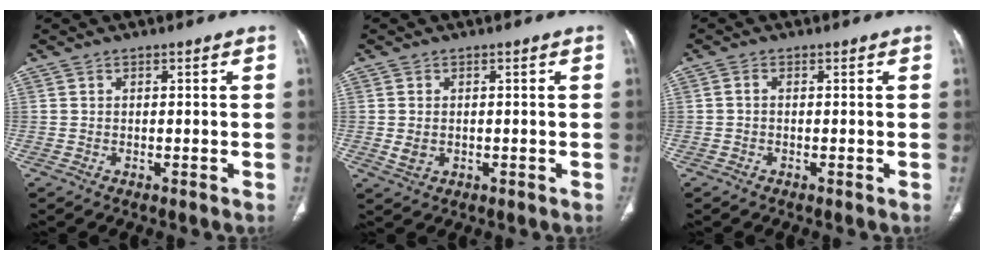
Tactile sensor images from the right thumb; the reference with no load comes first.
{"total": 2.4, "force": [-0.1, 1.8, 1.6], "torque": [-0.031, -0.002, 0.004]}
{"total": 0.7, "force": [-0.1, 0.5, 0.5], "torque": [-0.008, 0.001, -0.005]}